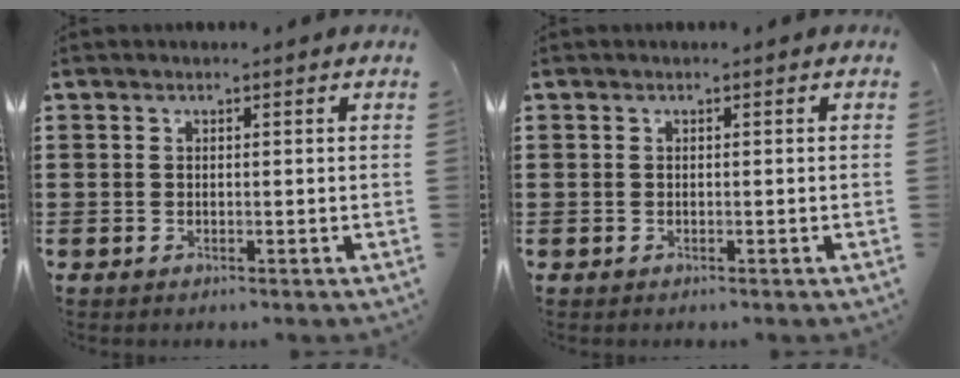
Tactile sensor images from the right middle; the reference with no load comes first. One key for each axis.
{"total": 0.0}